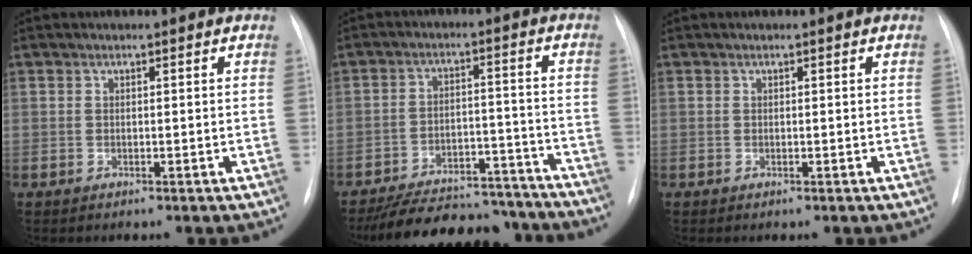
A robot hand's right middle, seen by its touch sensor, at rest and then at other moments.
{"total": 18.3, "force": [-16.6, 5.3, 5.8], "torque": [-0.098, 0.015, -0.233]}
{"total": 0.0}